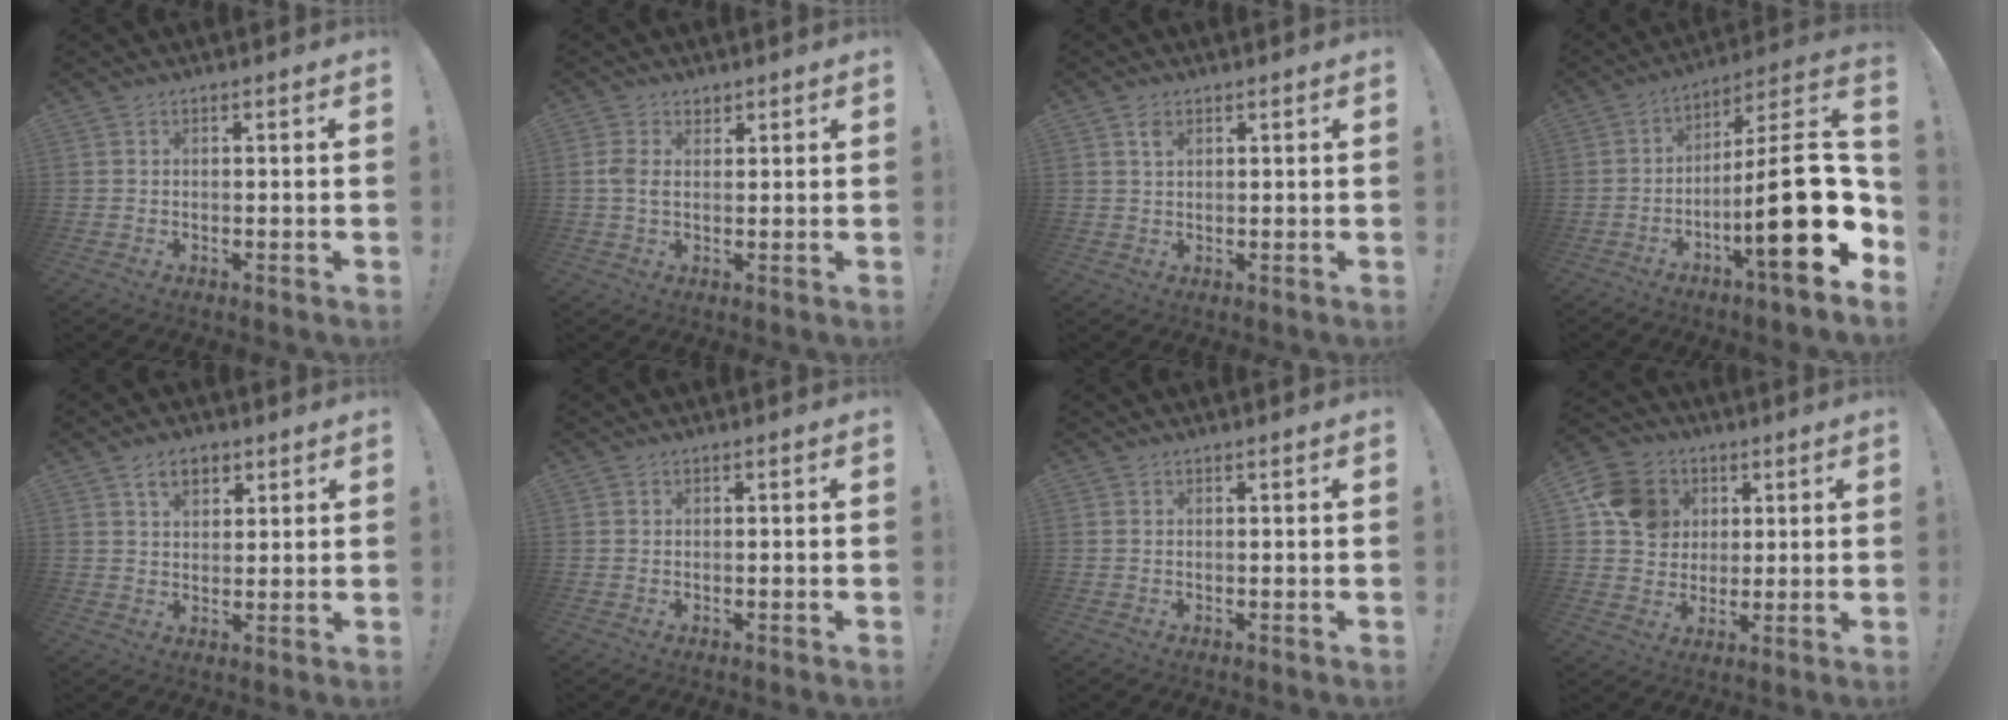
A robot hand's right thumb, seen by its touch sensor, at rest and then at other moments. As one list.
[{"total": 3.5, "force": [1.3, 2.2, 2.3], "torque": [-0.037, -0.002, 0.024]}, {"total": 2.8, "force": [1.6, 1.5, 1.7], "torque": [-0.026, -0.004, 0.026]}, {"total": 24.5, "force": [-5.3, 4.9, 23.5], "torque": [-0.370, 0.019, -0.083]}, {"total": 6.1, "force": [3.3, 3.8, 3.4], "torque": [-0.055, -0.002, 0.060]}, {"total": 0.6, "force": [-0.6, 0.1, 0.2], "torque": [-0.006, 0.001, -0.009]}, {"total": 0.0}, {"total": 12.9, "force": [4.1, 11.3, 4.8], "torque": [-0.049, -0.006, 0.082]}]